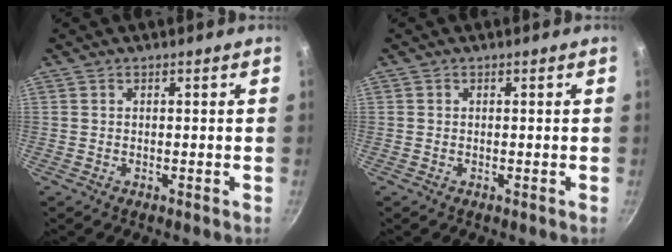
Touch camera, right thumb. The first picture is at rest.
{"total": 0.0}